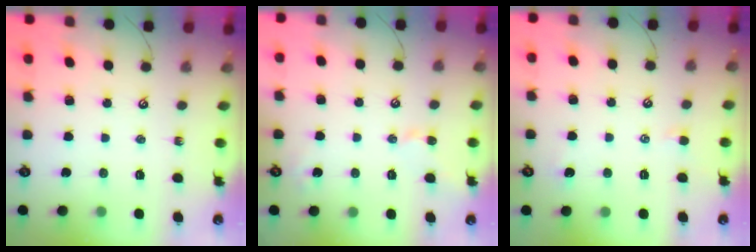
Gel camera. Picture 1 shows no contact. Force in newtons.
{"total": 3.0, "press": 3.0, "slide": 0.5}
{"total": 2.7, "press": 2.6, "slide": 0.3}